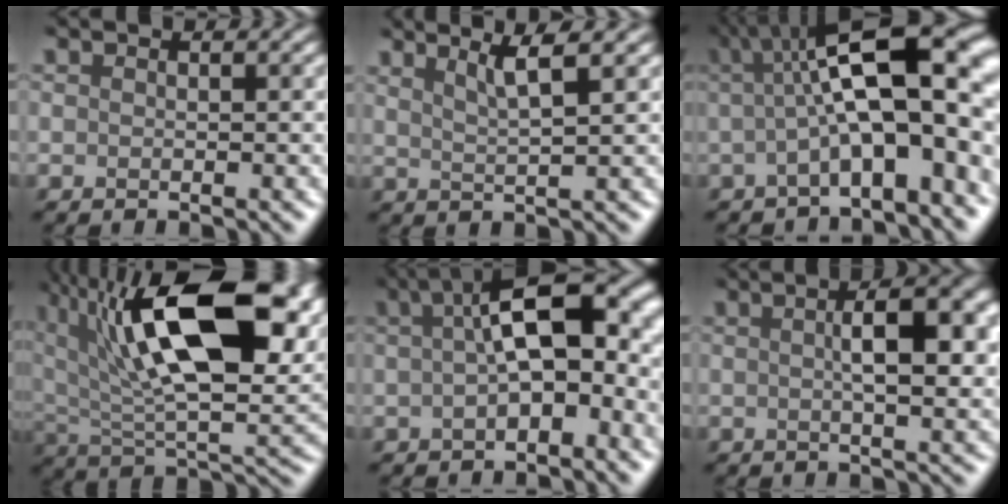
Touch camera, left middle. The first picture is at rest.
{"total": 2.7, "force": [2.2, 0.1, 1.5], "torque": [-0.022, 0.014, 0.025]}
{"total": 12.2, "force": [0.7, 3.3, 11.7], "torque": [-0.180, 0.030, 0.009]}
{"total": 15.6, "force": [6.9, 7.1, 12.1], "torque": [-0.229, -0.002, 0.127]}
{"total": 8.9, "force": [1.2, 3.4, 8.2], "torque": [-0.120, 0.026, 0.008]}
{"total": 4.8, "force": [1.2, 0.9, 4.6], "torque": [-0.066, 0.013, 0.014]}